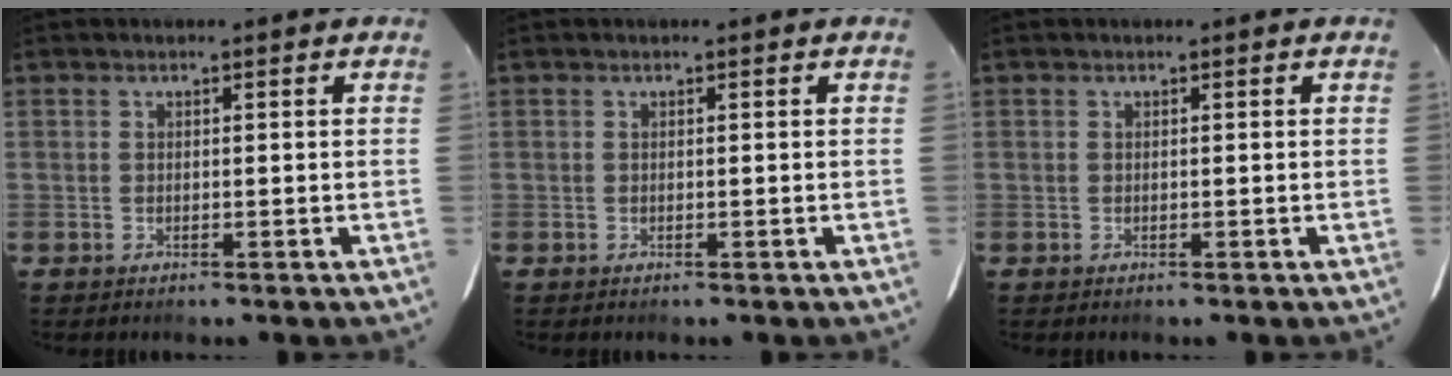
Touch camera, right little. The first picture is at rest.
{"total": 0.0}
{"total": 0.0}